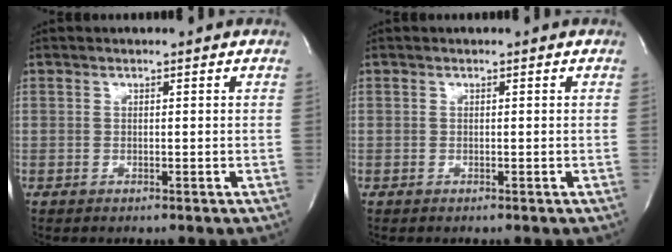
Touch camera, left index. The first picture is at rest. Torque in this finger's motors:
{"motor_torque": [-0.07, 0.07, 0.00, 0.00]}